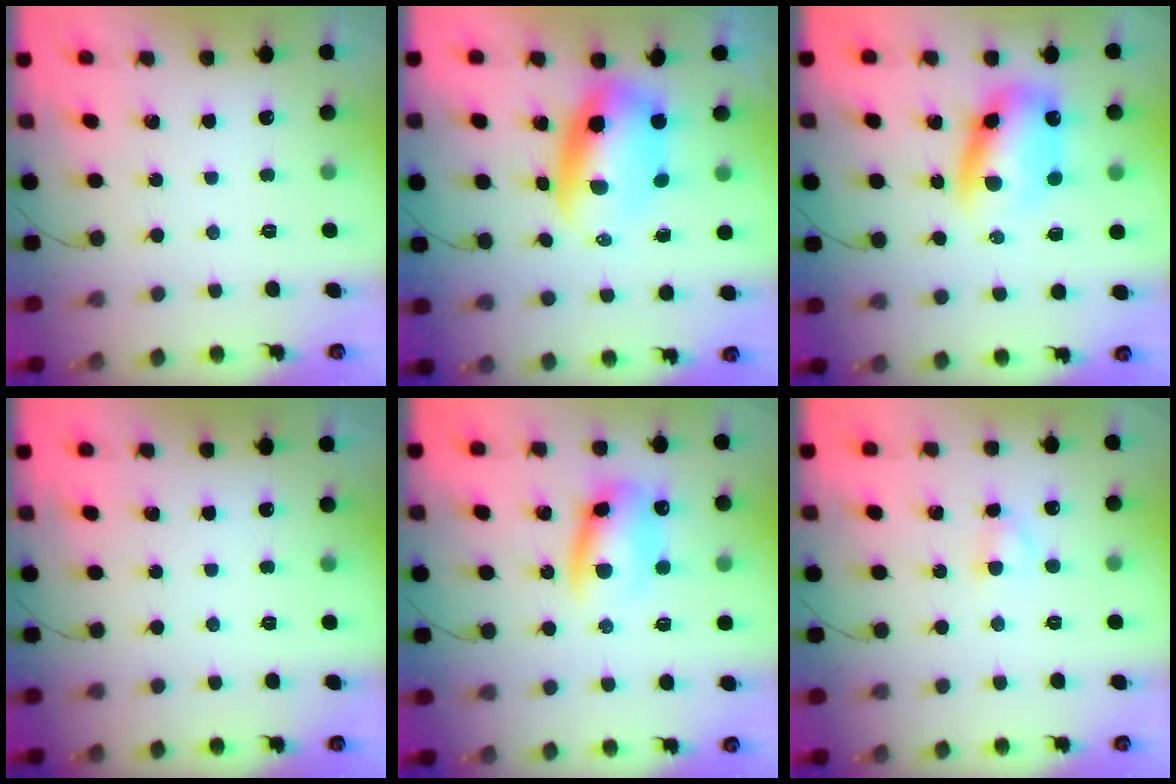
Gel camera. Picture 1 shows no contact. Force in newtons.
{"total": 8.8, "press": 8.4, "slide": 2.5}
{"total": 8.7, "press": 8.5, "slide": 2.1}
{"total": 0.0}
{"total": 12.3, "press": 12.1, "slide": 2.0}
{"total": 2.6, "press": 2.3, "slide": 1.2}